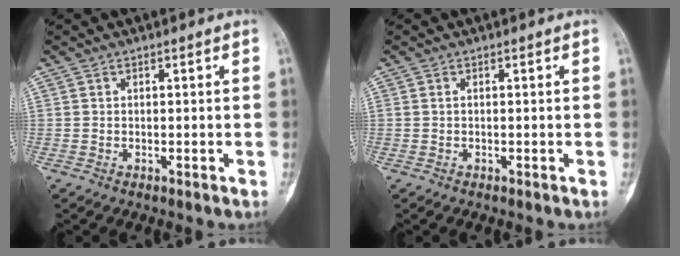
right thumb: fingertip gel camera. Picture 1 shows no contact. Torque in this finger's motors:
{"motor_torque": [0.10, -0.07, -0.12, 0.30, -0.05]}